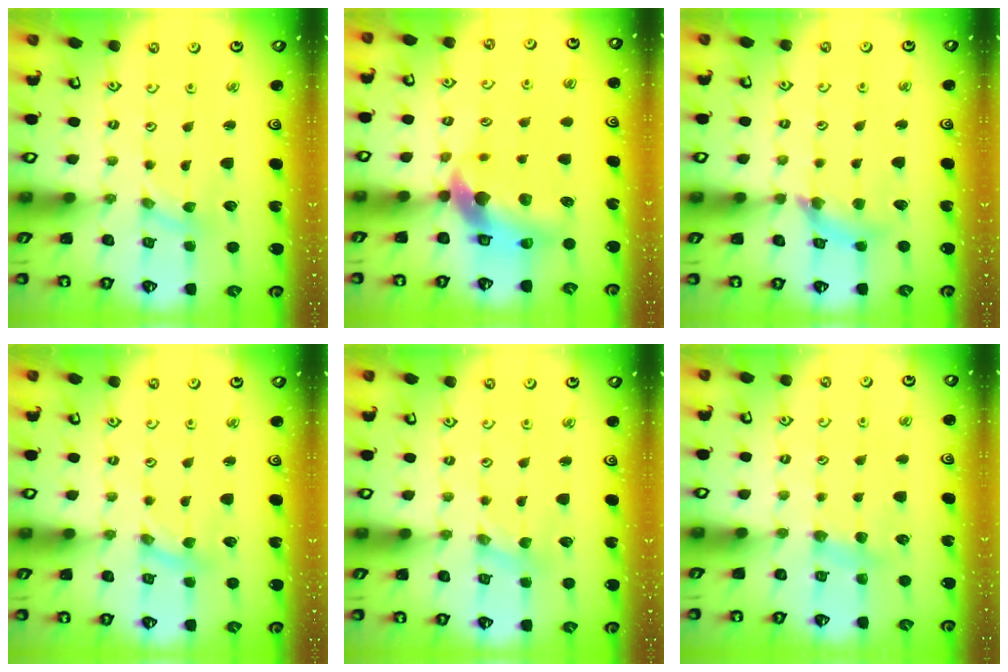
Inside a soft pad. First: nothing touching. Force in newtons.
{"total": 12.0, "press": 11.9, "slide": 1.9}
{"total": 8.9, "press": 8.9, "slide": 1.0}
{"total": 0.0}
{"total": 0.0}
{"total": 5.9, "press": 5.9, "slide": 0.7}